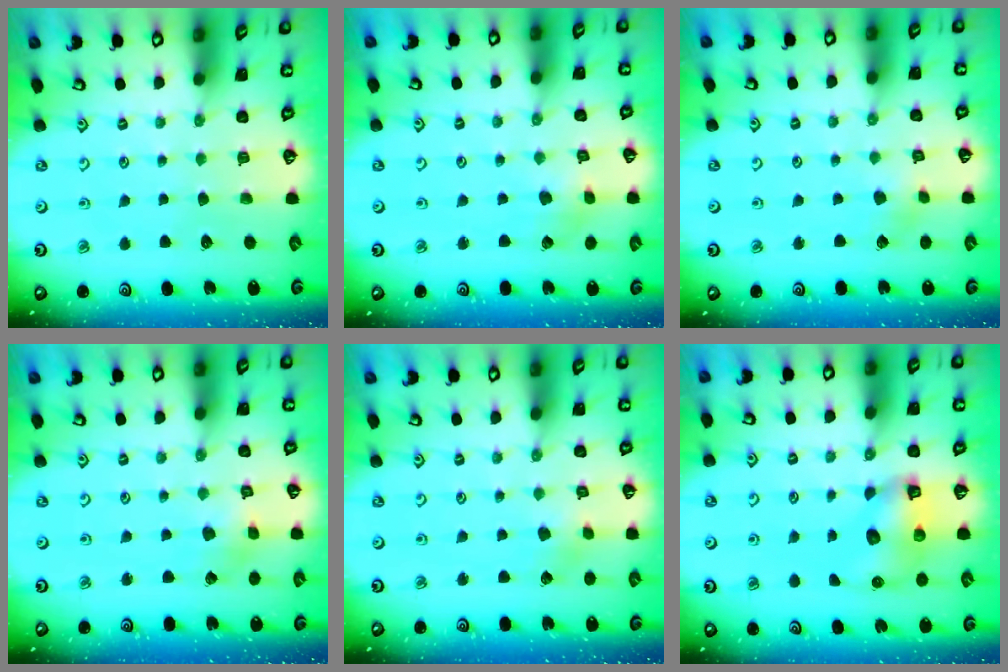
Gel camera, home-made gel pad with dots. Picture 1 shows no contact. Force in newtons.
{"total": 2.3, "press": 2.3, "slide": 0.3}
{"total": 2.5, "press": 2.4, "slide": 0.7}
{"total": 2.6, "press": 2.5, "slide": 0.3}
{"total": 2.5, "press": 2.4, "slide": 0.2}
{"total": 8.5, "press": 8.4, "slide": 0.7}